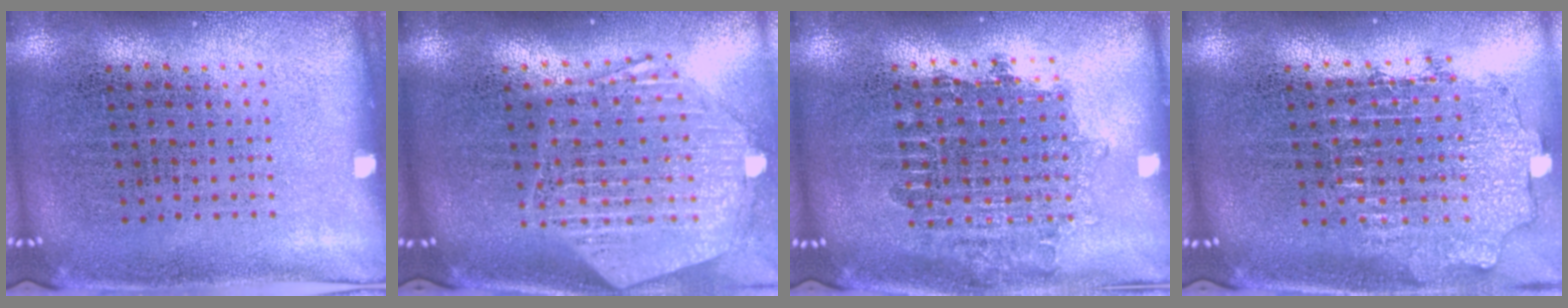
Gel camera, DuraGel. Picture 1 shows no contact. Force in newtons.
{"total": 2.9, "press": 2.3, "slide": 1.7}
{"total": 1.7, "press": 1.4, "slide": 1.0}
{"total": 2.0, "press": 1.5, "slide": 1.3}